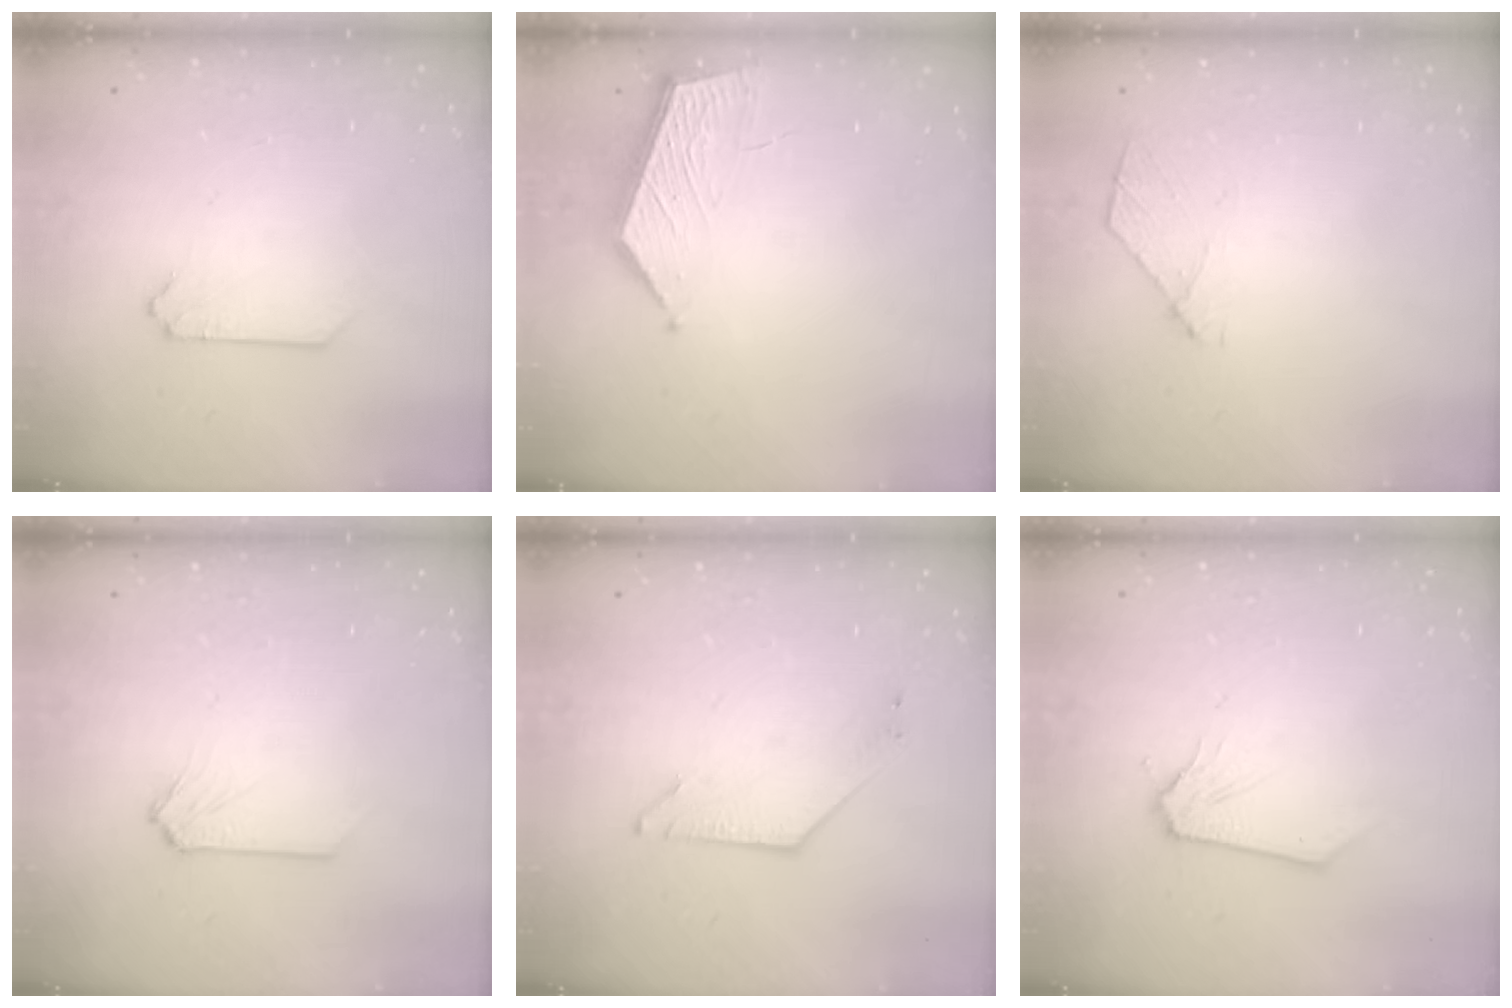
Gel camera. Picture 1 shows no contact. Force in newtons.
{"total": 5.8, "press": 5.8, "slide": 0.2}
{"total": 5.5, "press": 5.5, "slide": 0.8}
{"total": 0.0}
{"total": 3.4, "press": 3.4, "slide": 0.1}
{"total": 0.0}